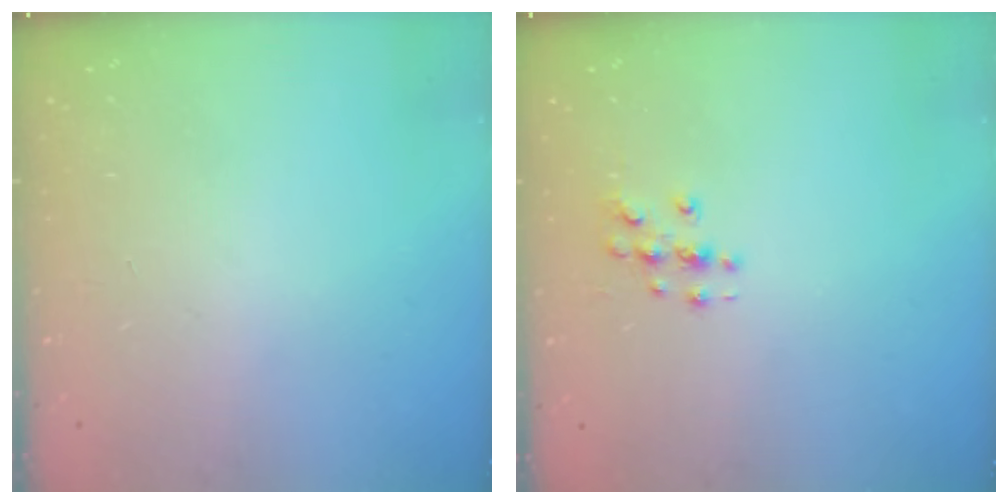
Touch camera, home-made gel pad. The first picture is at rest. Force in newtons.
{"total": 3.9, "press": 3.8, "slide": 0.5}